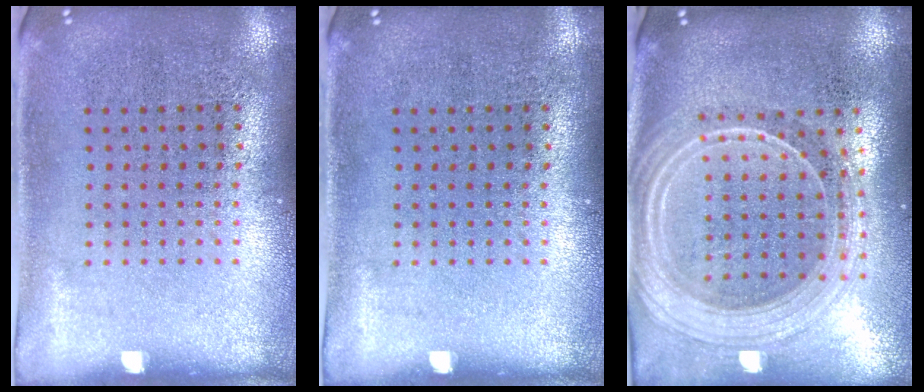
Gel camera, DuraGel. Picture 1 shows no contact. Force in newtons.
{"total": 0.0}
{"total": 2.4, "press": 2.1, "slide": 1.2}